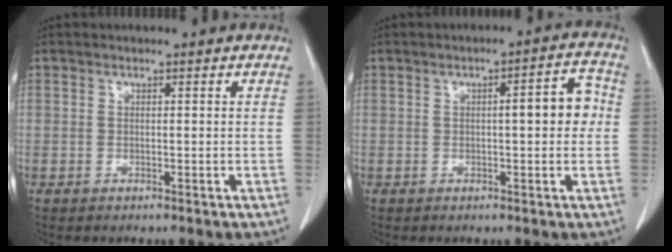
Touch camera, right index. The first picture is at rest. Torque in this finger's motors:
{"motor_torque": [0.23, 0.07, 0.09, 0.03]}